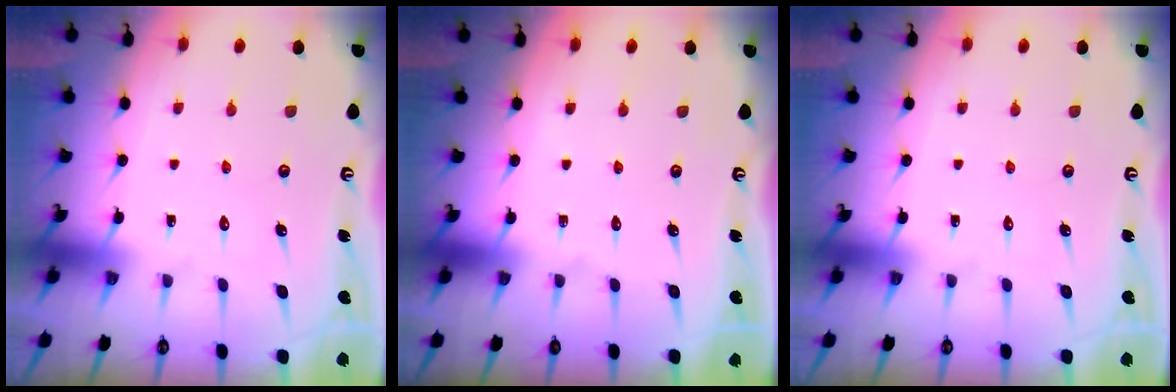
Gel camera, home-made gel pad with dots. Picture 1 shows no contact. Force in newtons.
{"total": 0.0}
{"total": 0.0}